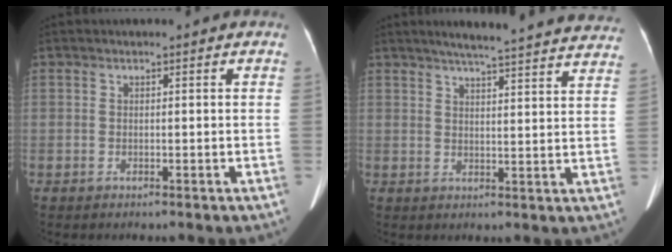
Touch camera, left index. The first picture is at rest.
{"total": 23.6, "force": [21.6, 1.8, 9.5], "torque": [-0.130, -0.025, 0.253]}